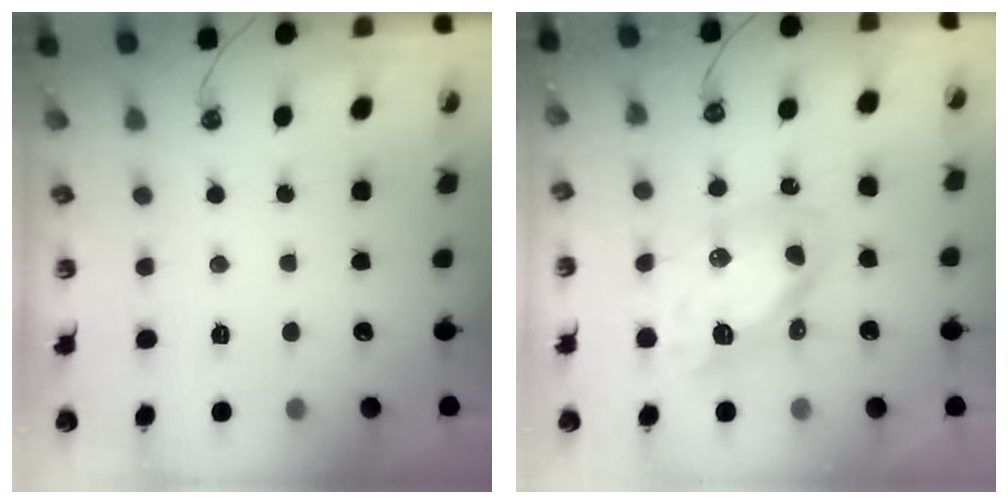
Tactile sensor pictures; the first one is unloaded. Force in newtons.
{"total": 13.0, "press": 12.9, "slide": 1.3}